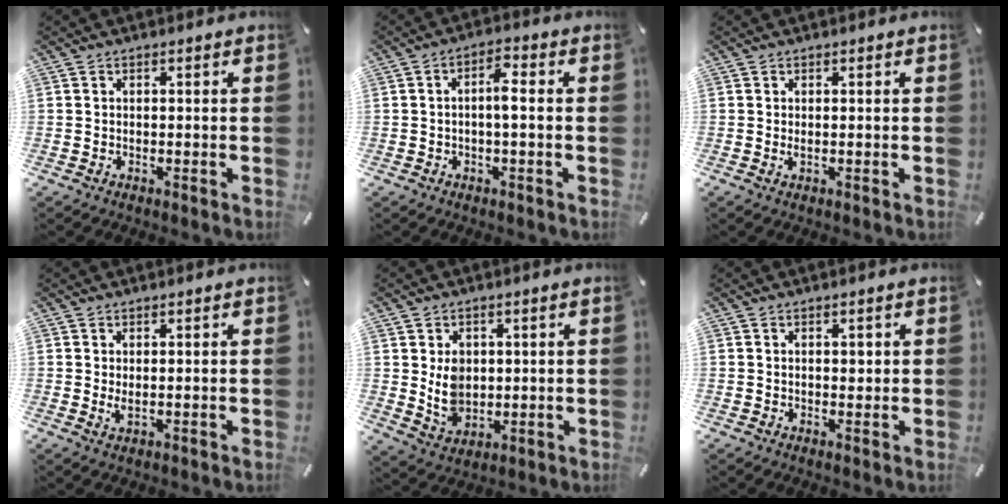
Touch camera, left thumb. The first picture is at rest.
{"total": 4.9, "force": [-0.4, 1.8, 4.6], "torque": [-0.083, 0.014, -0.008]}
{"total": 1.1, "force": [0.0, 0.3, 1.0], "torque": [-0.019, -0.001, 0.000]}
{"total": 2.1, "force": [0.4, 0.8, 1.9], "torque": [-0.037, -0.007, 0.002]}
{"total": 6.8, "force": [1.3, 5.9, 3.2], "torque": [-0.060, -0.004, 0.022]}
{"total": 1.3, "force": [0.3, 1.0, 0.8], "torque": [-0.001, -0.002, 0.001]}